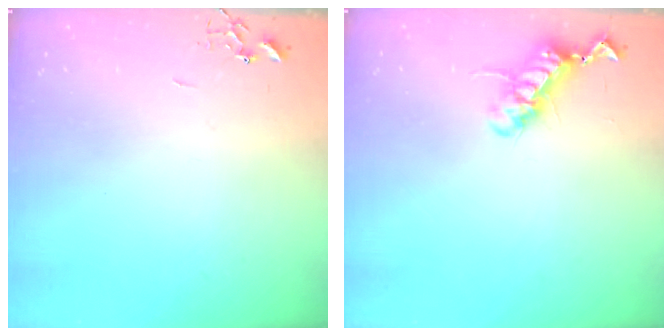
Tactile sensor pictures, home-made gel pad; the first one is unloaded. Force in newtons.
{"total": 11.7, "press": 11.6, "slide": 1.2}